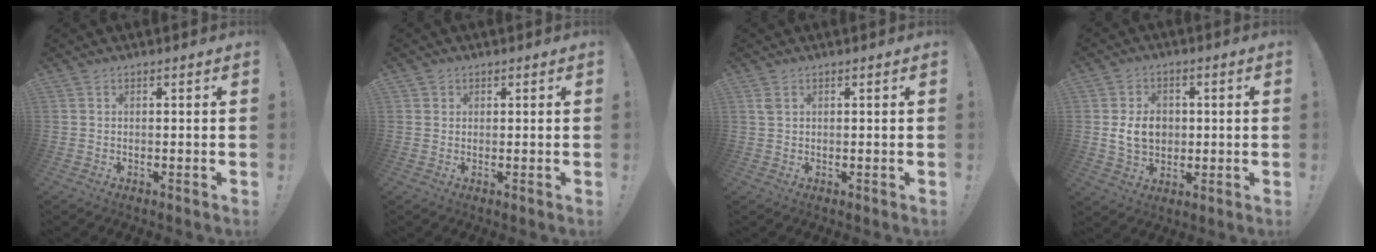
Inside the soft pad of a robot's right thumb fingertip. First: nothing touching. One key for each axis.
{"total": 1.4, "fx": 0.8, "fy": 1.1, "fz": 0.1, "tx": 0.001, "ty": -0.002, "tz": 0.015}
{"total": 1.6, "fx": 0.9, "fy": 0.9, "fz": 0.9, "tx": -0.018, "ty": 0.001, "tz": 0.017}
{"total": 9.5, "fx": 0.5, "fy": 7.7, "fz": 5.5, "tx": -0.091, "ty": 0.001, "tz": 0.010}